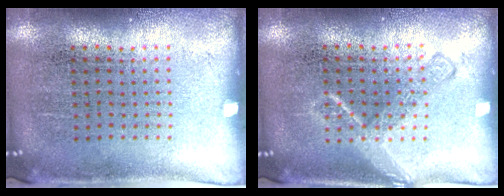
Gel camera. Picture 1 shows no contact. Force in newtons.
{"total": 2.3, "press": 2.3, "slide": 0.5}